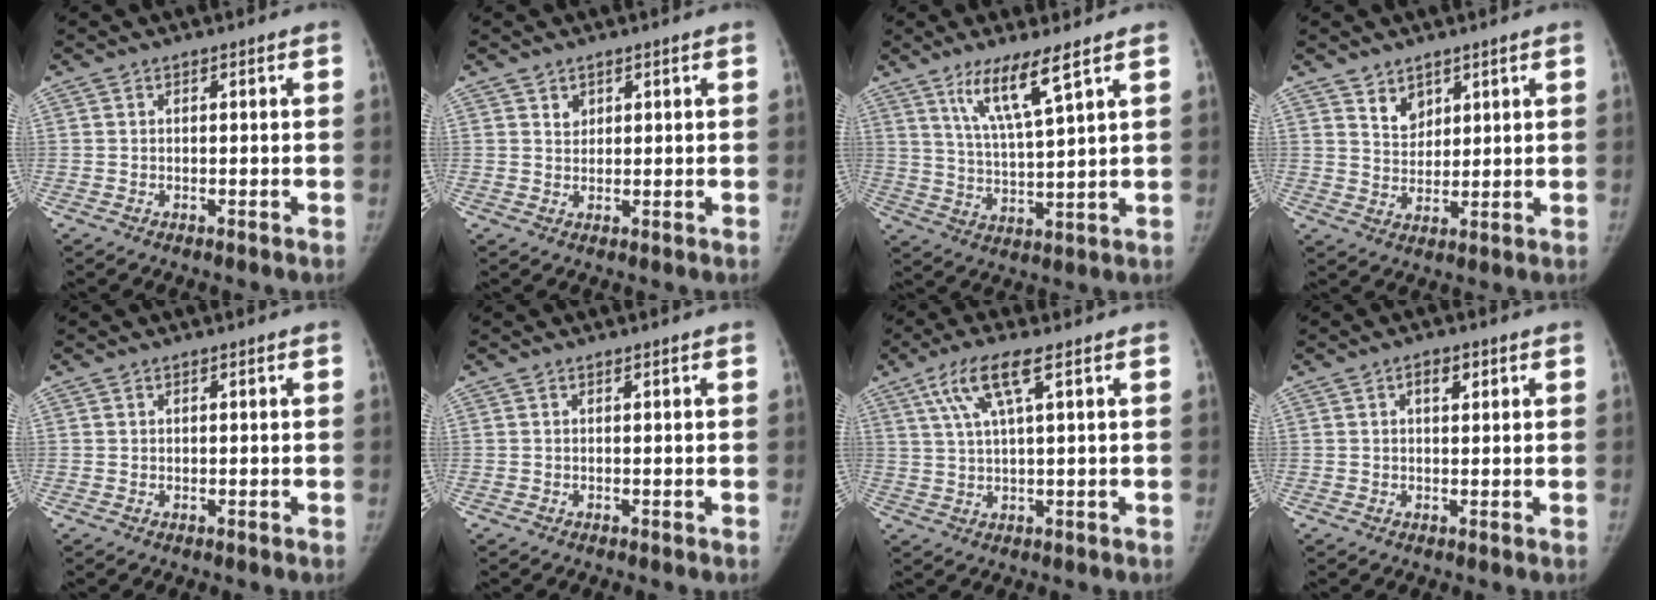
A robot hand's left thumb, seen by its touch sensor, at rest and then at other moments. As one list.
[{"total": 1.8, "force": [1.1, 1.3, 0.4], "torque": [0.007, -0.006, 0.016]}, {"total": 9.4, "force": [5.9, 0.7, 7.4], "torque": [-0.139, -0.037, 0.116]}, {"total": 4.4, "force": [3.0, 2.9, 1.4], "torque": [-0.001, -0.026, 0.060]}, {"total": 0.0}, {"total": 0.0}, {"total": 7.7, "force": [3.5, 1.3, 6.7], "torque": [-0.154, 0.001, 0.072]}, {"total": 3.0, "force": [1.4, 1.5, 2.2], "torque": [-0.027, -0.001, 0.020]}]